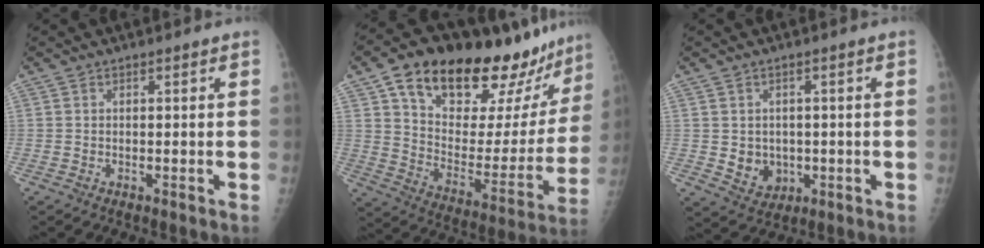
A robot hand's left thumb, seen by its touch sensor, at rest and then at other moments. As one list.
[{"total": 28.3, "force": [19.8, 11.0, 16.9], "torque": [-0.215, -0.068, 0.296]}, {"total": 5.2, "force": [-0.4, 4.5, 2.6], "torque": [-0.020, -0.002, 0.010]}]